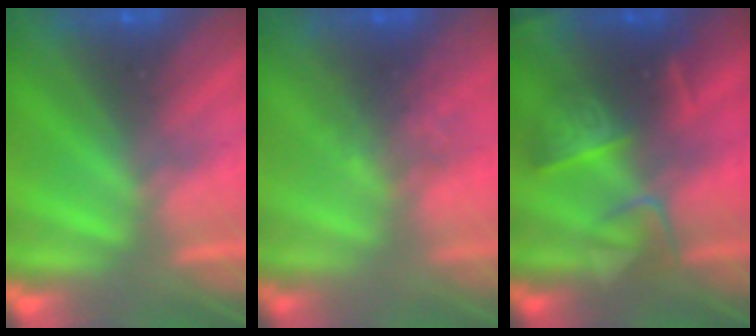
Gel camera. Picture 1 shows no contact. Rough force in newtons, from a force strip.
{"total": 3.9}
{"total": 2.7}